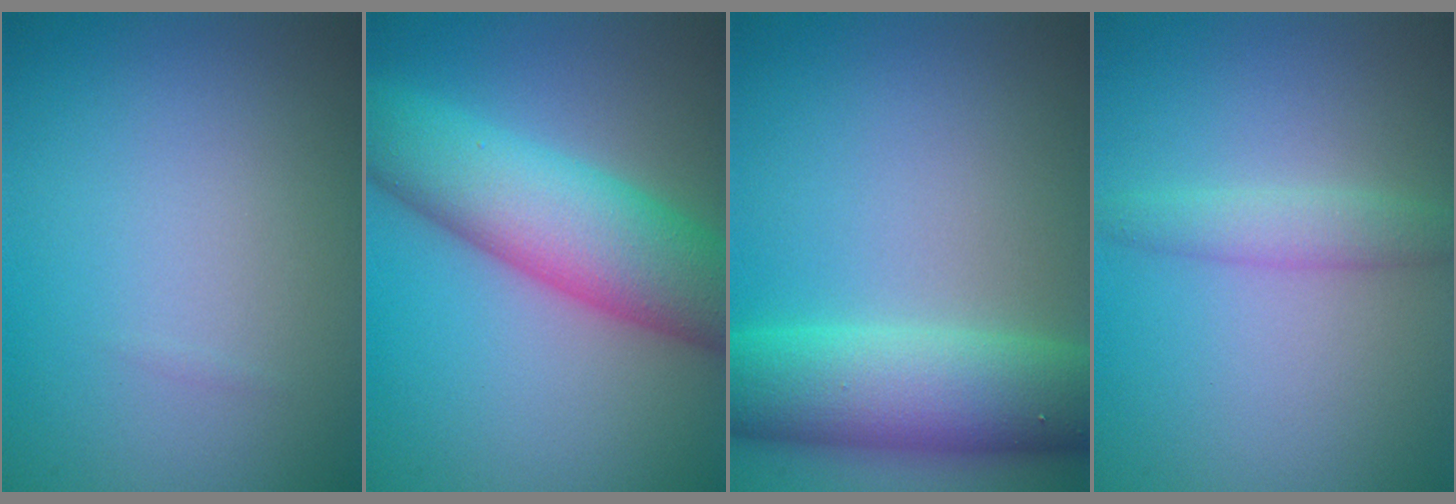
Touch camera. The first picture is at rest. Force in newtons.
{"total": 9.6, "press": 9.6, "slide": 0.2}
{"total": 8.4, "press": 8.4, "slide": 0.2}
{"total": 2.0, "press": 2.0, "slide": 0.2}